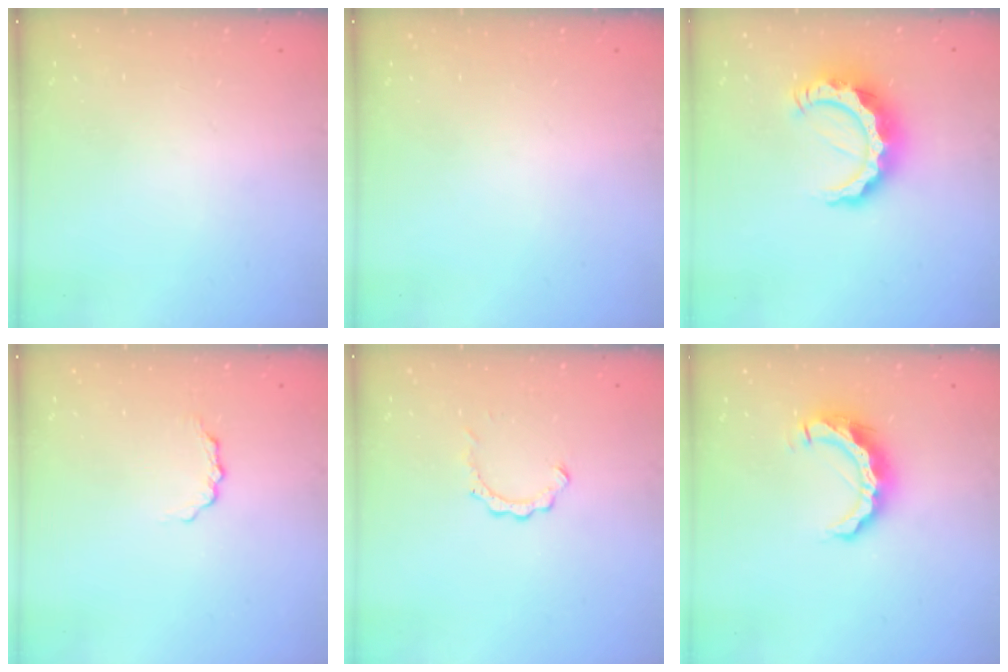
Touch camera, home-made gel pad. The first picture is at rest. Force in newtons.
{"total": 0.0}
{"total": 12.4, "press": 12.3, "slide": 1.4}
{"total": 3.2, "press": 3.2, "slide": 0.5}
{"total": 2.0, "press": 2.0, "slide": 0.2}
{"total": 11.0, "press": 10.9, "slide": 0.9}